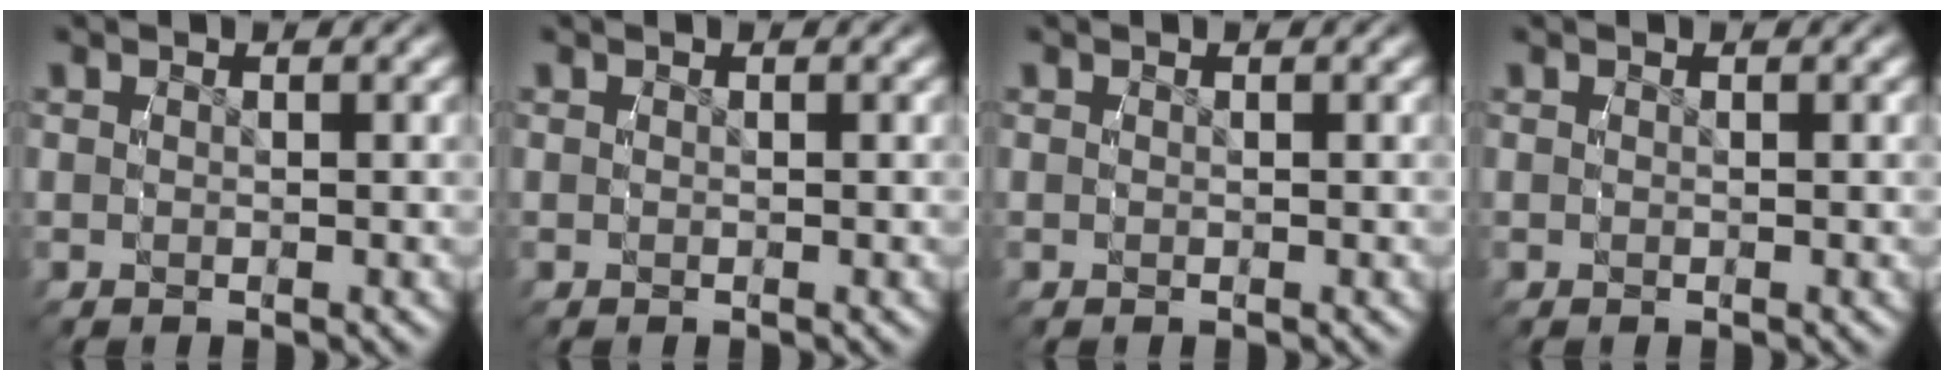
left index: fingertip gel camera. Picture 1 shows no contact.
{"total": 0.0}
{"total": 0.0}
{"total": 0.0}